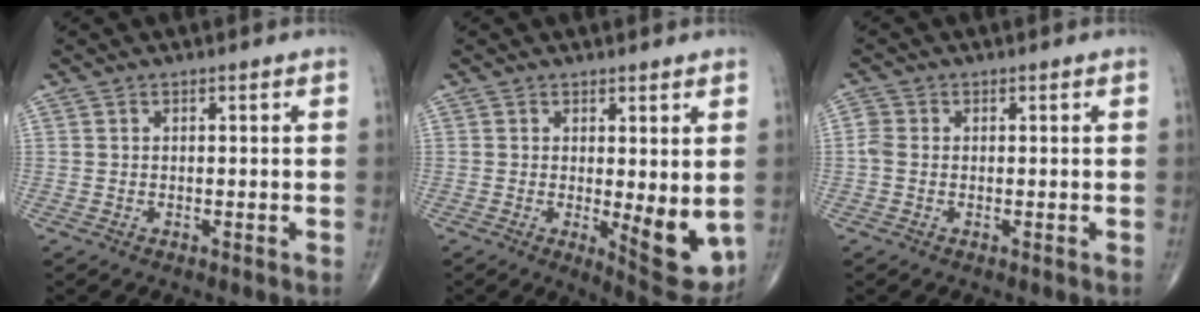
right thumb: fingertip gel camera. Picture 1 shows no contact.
{"total": 8.8, "force": [-0.4, 2.9, 8.3], "torque": [-0.099, -0.023, 0.005]}
{"total": 2.0, "force": [-0.2, 1.5, 1.3], "torque": [-0.031, 0.002, -0.010]}